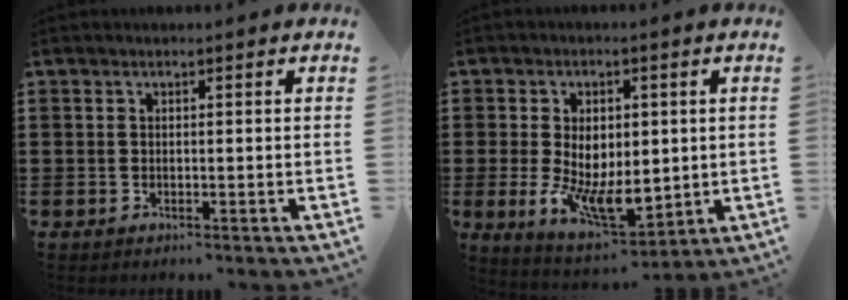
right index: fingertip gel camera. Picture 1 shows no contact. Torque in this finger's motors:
{"motor_torque": [2.14, 0.00, 1.05, 0.21]}